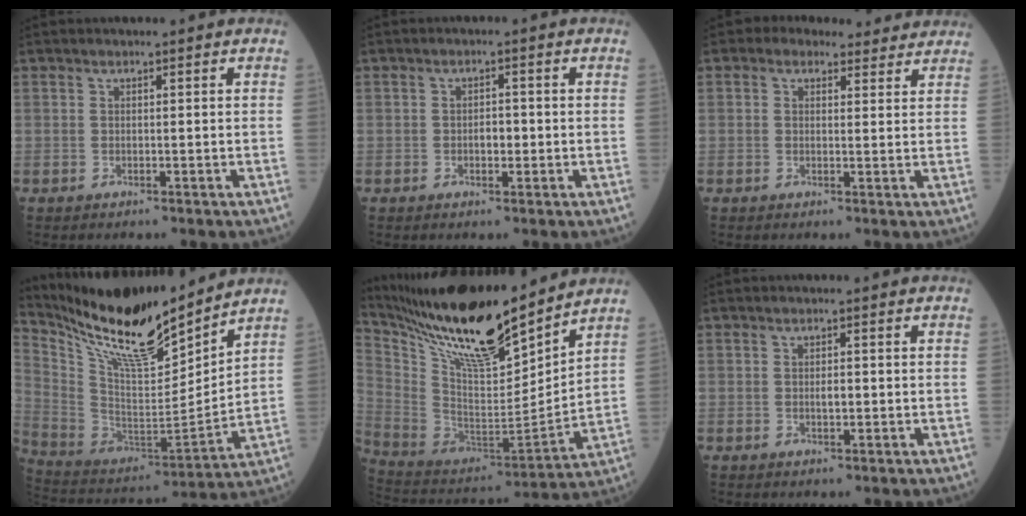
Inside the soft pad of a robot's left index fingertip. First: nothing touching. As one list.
[{"total": 1.8, "force": [-0.5, 0.9, 1.5], "torque": [-0.021, 0.004, -0.008]}, {"total": 6.4, "force": [5.4, 3.2, 1.2], "torque": [-0.008, 0.024, 0.062]}, {"total": 18.8, "force": [16.4, 1.9, 8.9], "torque": [-0.177, -0.017, 0.303]}, {"total": 21.0, "force": [18.0, 2.3, 10.6], "torque": [-0.201, -0.021, 0.329]}, {"total": 1.5, "force": [-0.2, 0.6, 1.4], "torque": [-0.025, 0.001, -0.003]}]